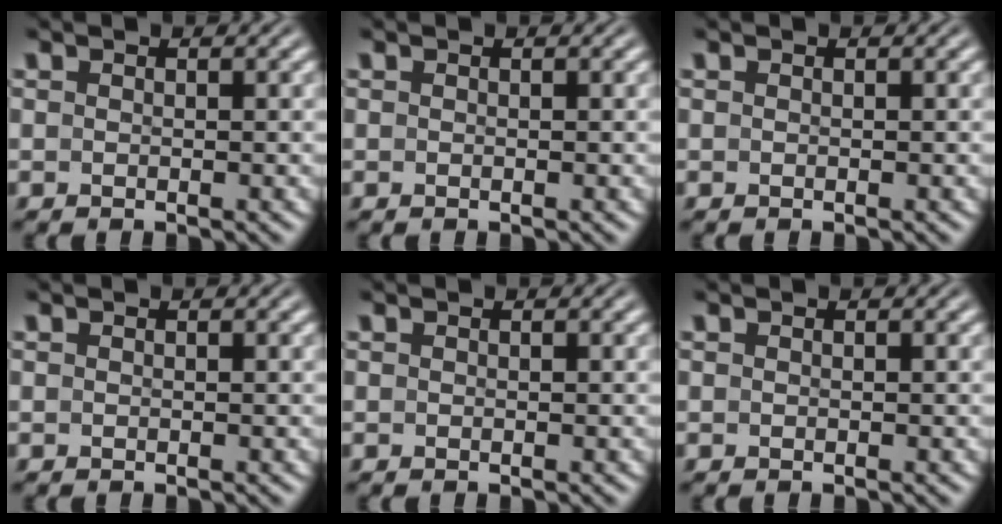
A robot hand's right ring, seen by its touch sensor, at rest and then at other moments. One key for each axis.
{"total": 0.0}
{"total": 0.0}
{"total": 0.0}
{"total": 0.0}
{"total": 0.0}